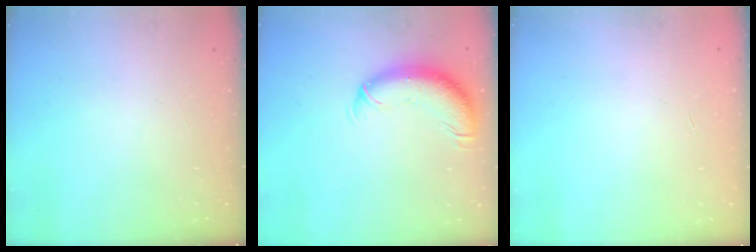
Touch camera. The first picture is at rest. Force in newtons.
{"total": 11.1, "press": 10.7, "slide": 2.7}
{"total": 0.0}